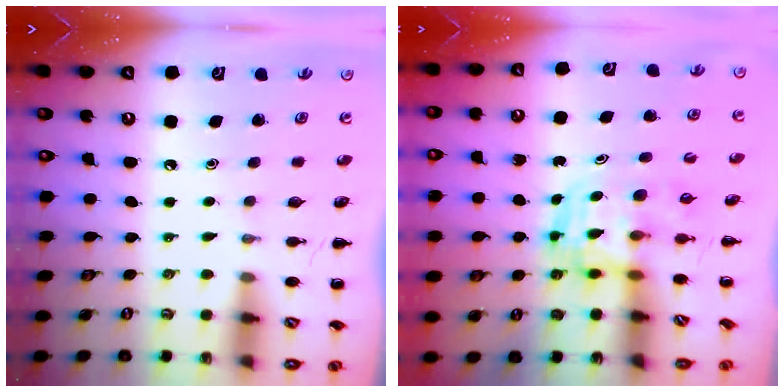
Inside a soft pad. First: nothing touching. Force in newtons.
{"total": 3.5, "press": 3.4, "slide": 0.6}